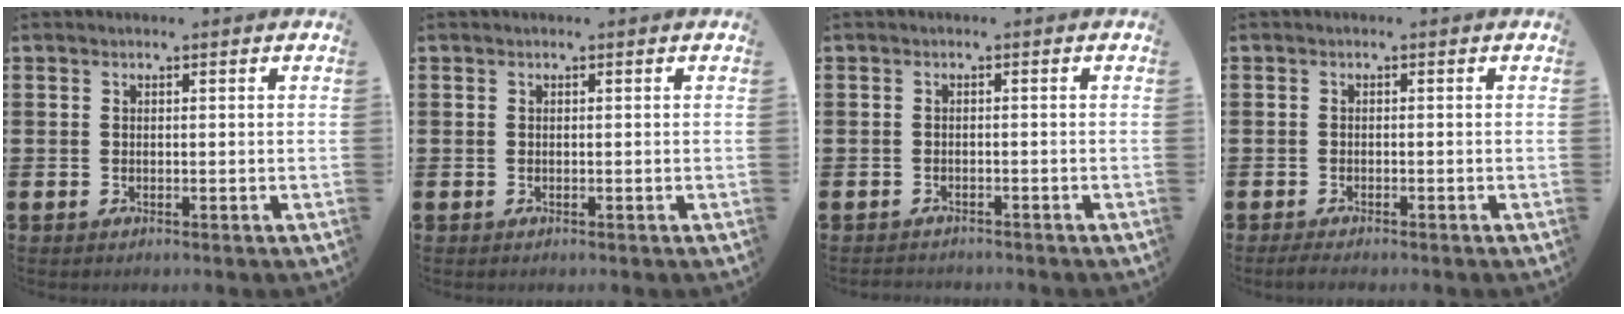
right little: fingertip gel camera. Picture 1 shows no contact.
{"total": 0.0}
{"total": 0.8, "force": [-0.8, 0.0, -0.1], "torque": [0.000, 0.002, -0.018]}
{"total": 1.0, "force": [-0.7, 0.2, 0.7], "torque": [-0.012, -0.001, -0.015]}